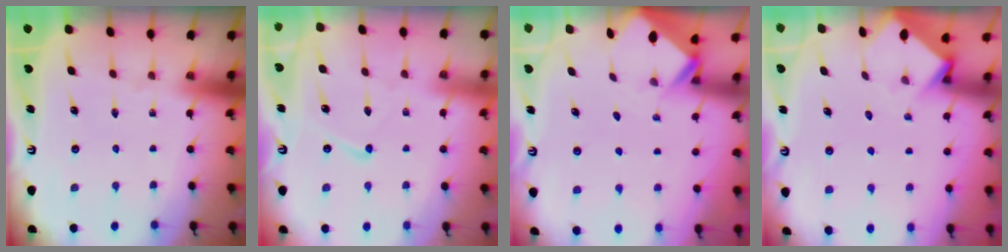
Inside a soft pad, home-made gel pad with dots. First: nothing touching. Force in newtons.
{"total": 5.9, "press": 5.9, "slide": 0.7}
{"total": 2.6, "press": 2.6, "slide": 0.2}
{"total": 3.5, "press": 3.5, "slide": 0.3}